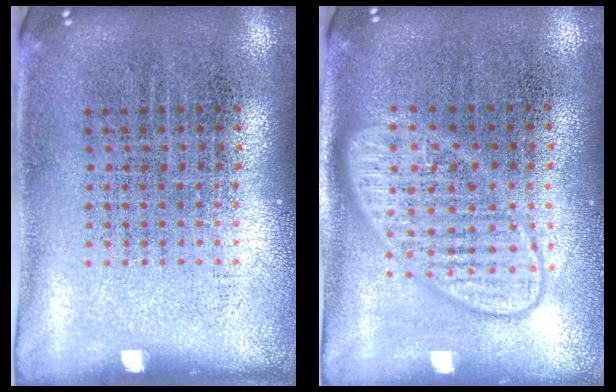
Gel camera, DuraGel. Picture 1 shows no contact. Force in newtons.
{"total": 2.6, "press": 2.6, "slide": 0.4}